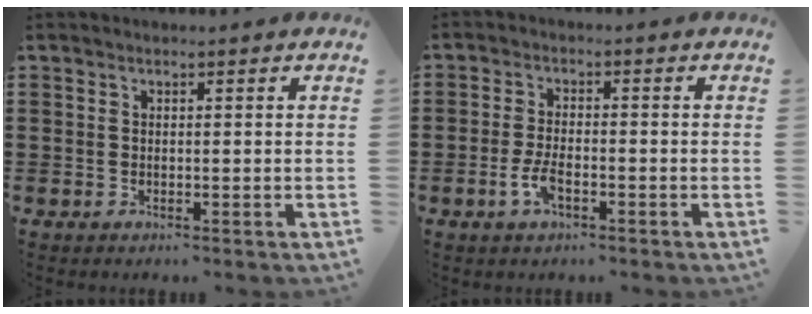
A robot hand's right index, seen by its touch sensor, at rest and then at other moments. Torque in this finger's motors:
{"motor_torque": [2.14, 0.00, 0.10, 0.07]}